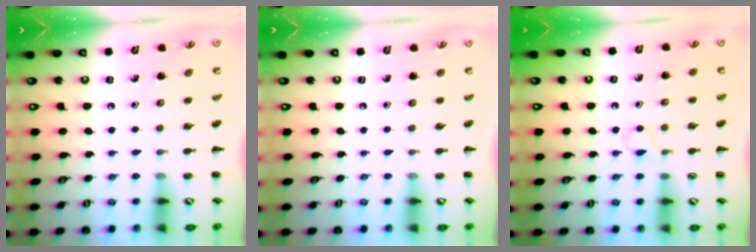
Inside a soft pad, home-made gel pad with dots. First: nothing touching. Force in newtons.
{"total": 0.0}
{"total": 3.2, "press": 3.0, "slide": 1.1}